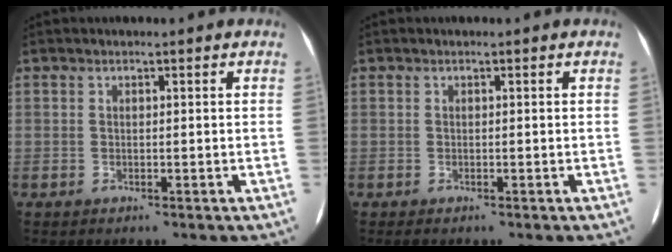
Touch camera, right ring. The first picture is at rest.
{"total": 0.0}